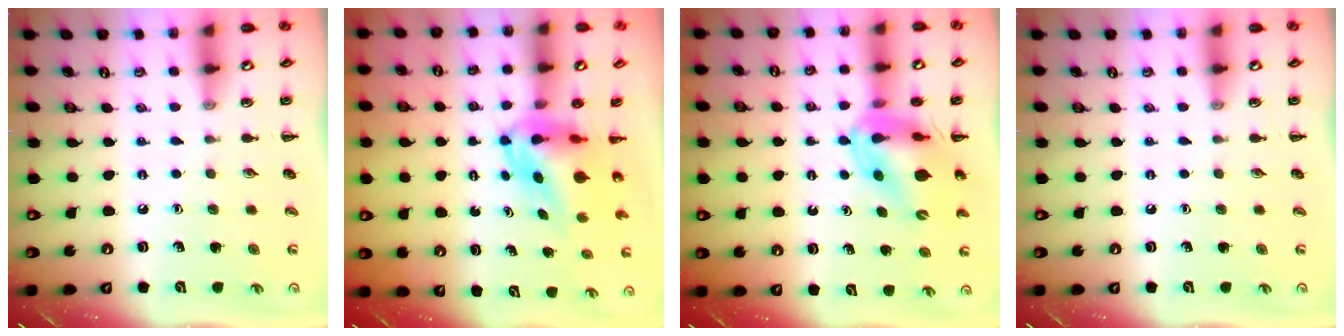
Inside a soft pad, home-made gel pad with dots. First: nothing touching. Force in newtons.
{"total": 6.0, "press": 5.8, "slide": 1.5}
{"total": 13.2, "press": 12.7, "slide": 3.6}
{"total": 0.0}